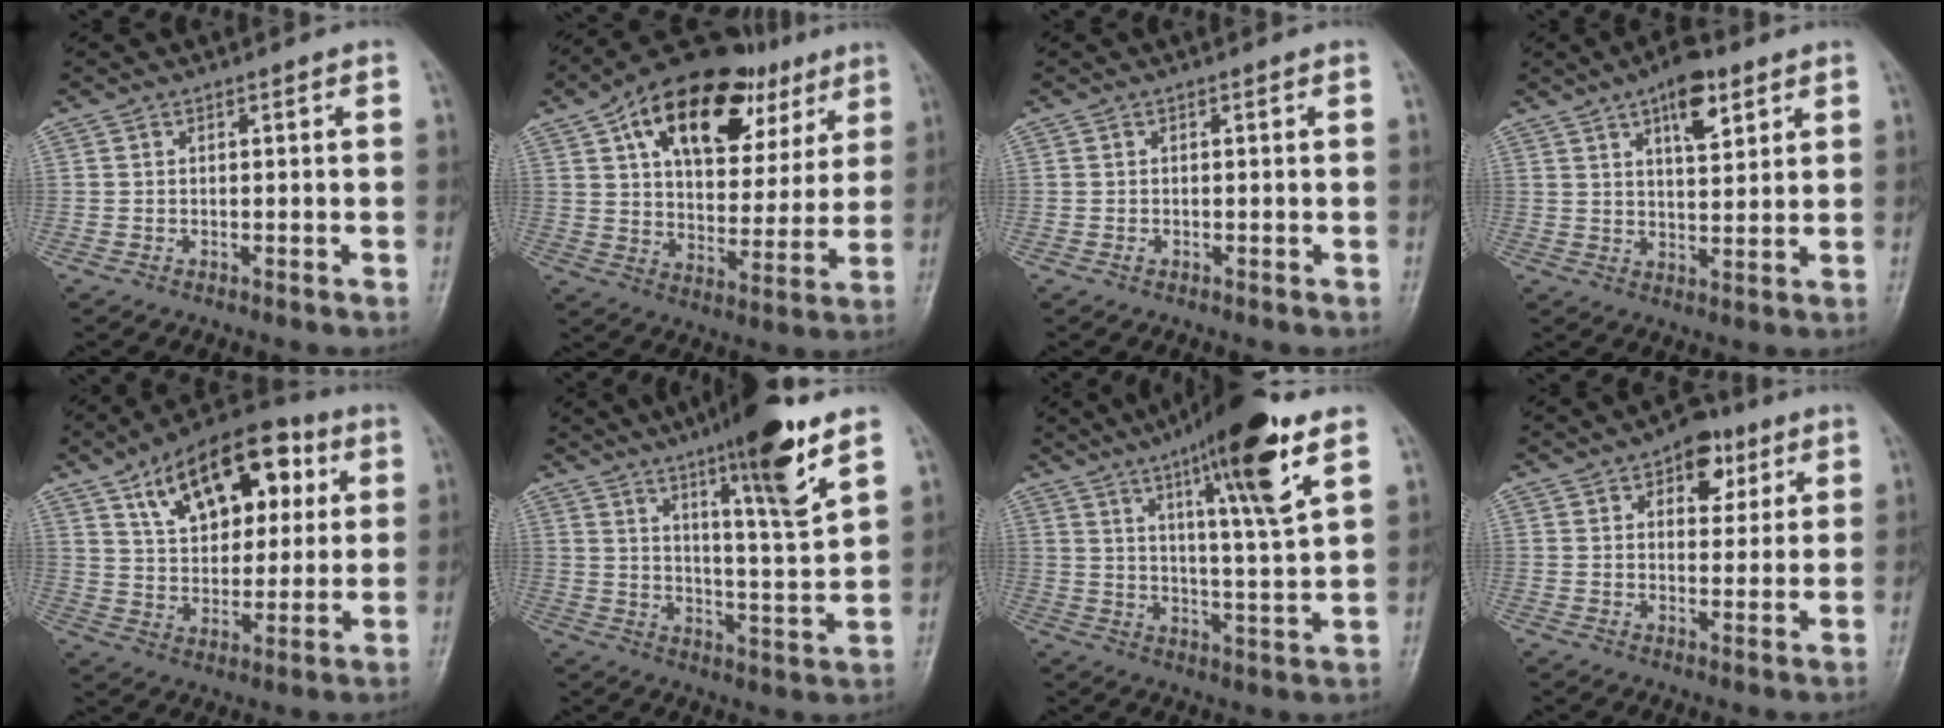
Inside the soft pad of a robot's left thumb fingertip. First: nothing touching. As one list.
[{"total": 24.8, "force": [12.2, 13.8, 16.6], "torque": [-0.215, -0.002, 0.191]}, {"total": 0.6, "force": [0.0, 0.5, 0.4], "torque": [-0.005, 0.000, 0.000]}, {"total": 9.6, "force": [5.2, 4.0, 6.9], "torque": [-0.086, -0.025, 0.080]}, {"total": 19.6, "force": [8.3, 11.1, 14.0], "torque": [-0.168, -0.010, 0.133]}, {"total": 15.3, "force": [9.3, 1.5, 12.0], "torque": [-0.181, -0.058, 0.150]}, {"total": 16.9, "force": [9.2, 2.1, 14.0], "torque": [-0.217, -0.038, 0.144]}, {"total": 8.2, "force": [4.1, 5.0, 5.0], "torque": [-0.030, -0.011, 0.052]}]